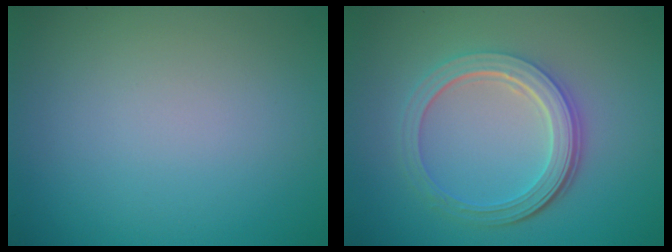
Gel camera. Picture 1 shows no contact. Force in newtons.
{"total": 5.1, "press": 3.7, "slide": 3.5}